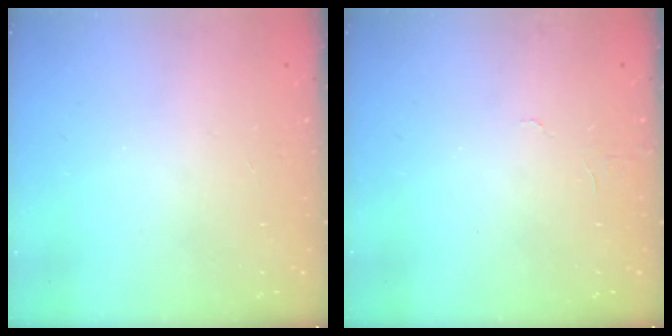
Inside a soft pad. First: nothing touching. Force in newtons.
{"total": 3.5, "press": 3.5, "slide": 0.3}